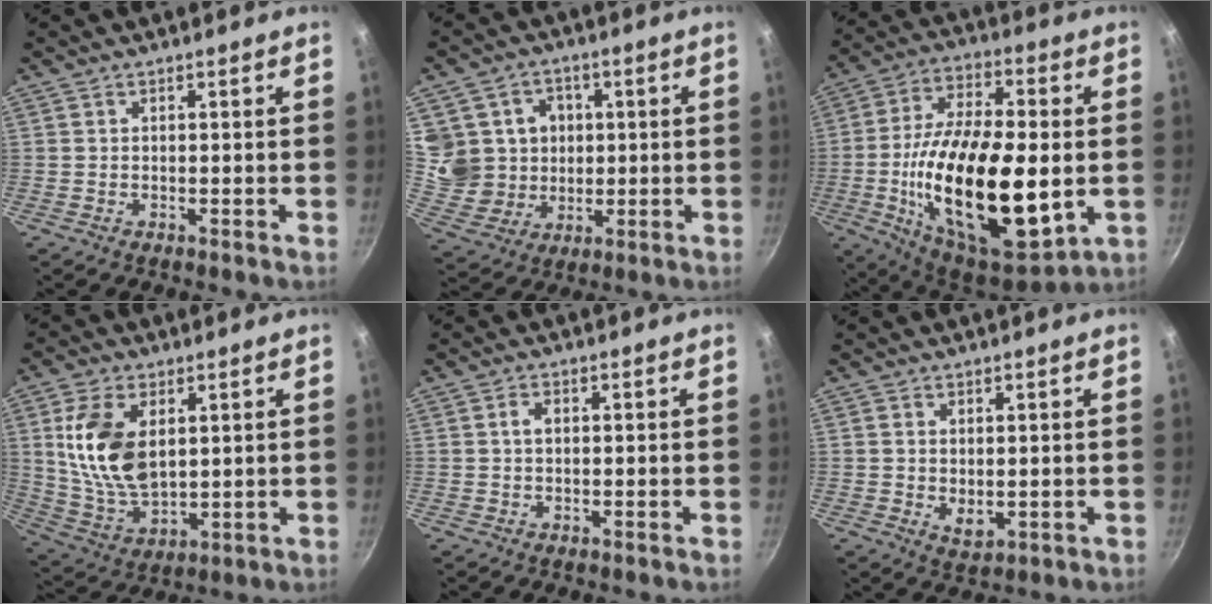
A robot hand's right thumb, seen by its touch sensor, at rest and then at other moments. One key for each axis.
{"total": 11.9, "fx": 1.8, "fy": 11.1, "fz": 3.9, "tx": -0.039, "ty": -0.009, "tz": 0.042}
{"total": 29.6, "fx": -3.5, "fy": 13.6, "fz": 26.1, "tx": -0.451, "ty": 0.003, "tz": -0.052}
{"total": 14.3, "fx": 3.3, "fy": 8.5, "fz": 11.1, "tx": -0.200, "ty": -0.023, "tz": 0.076}
{"total": 1.8, "fx": 0.3, "fy": 1.2, "fz": 1.4, "tx": -0.024, "ty": 0.004, "tz": 0.004}
{"total": 3.4, "fx": 0.3, "fy": 2.1, "fz": 2.6, "tx": -0.043, "ty": -0.009, "tz": 0.010}